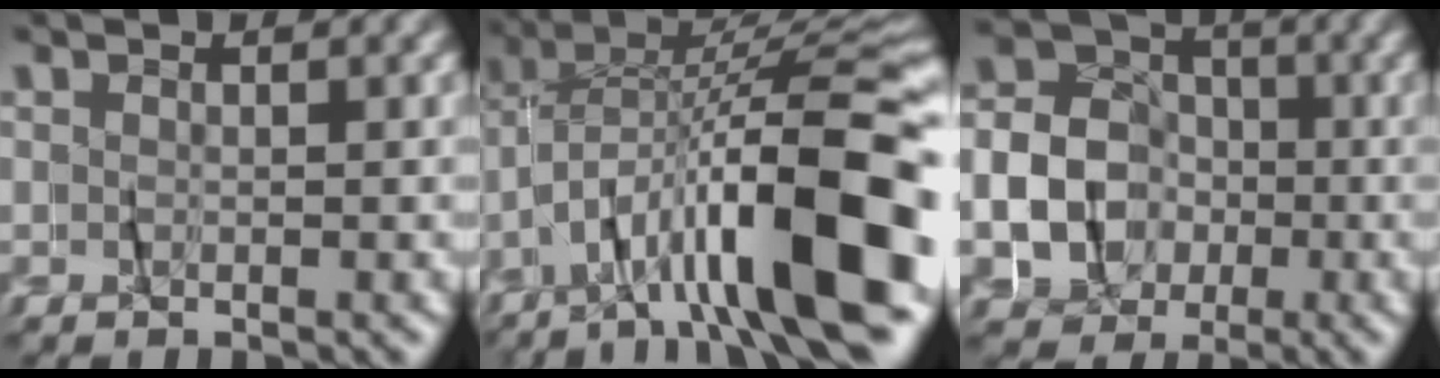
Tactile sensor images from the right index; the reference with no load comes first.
{"total": 13.3, "force": [-5.7, 5.4, 10.7], "torque": [-0.156, -0.020, -0.078]}
{"total": 13.2, "force": [-2.9, 12.4, 3.5], "torque": [-0.114, -0.046, -0.059]}